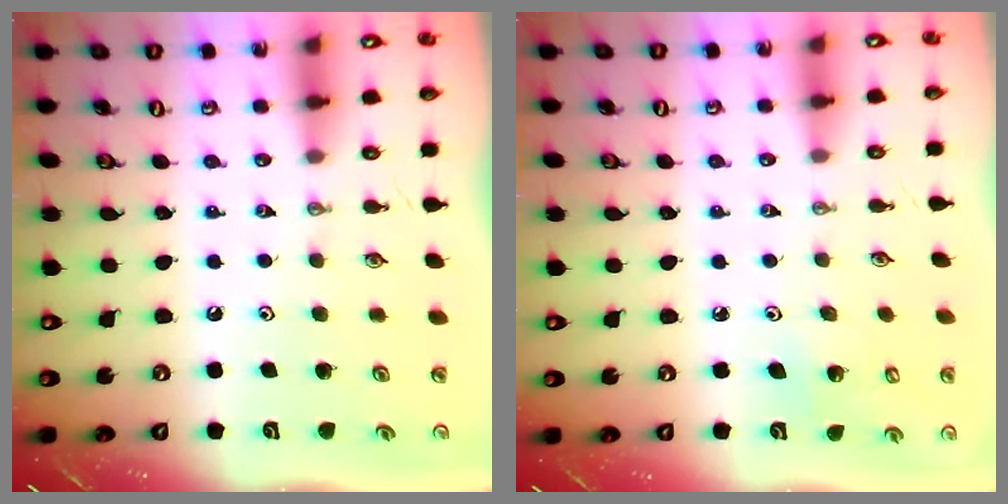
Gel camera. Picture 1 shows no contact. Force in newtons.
{"total": 4.1, "press": 4.0, "slide": 0.5}